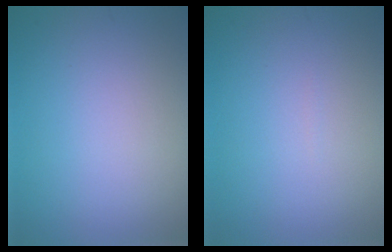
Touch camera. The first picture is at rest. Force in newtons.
{"total": 0.0}